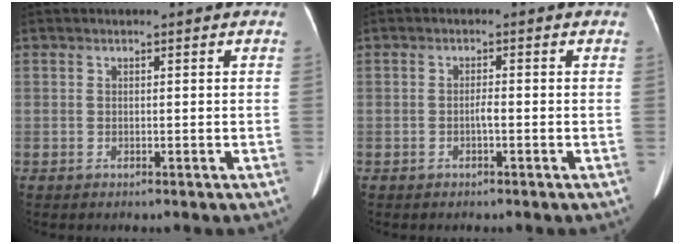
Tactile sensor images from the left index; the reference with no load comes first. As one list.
[{"total": 1.2, "force": [-0.6, 0.1, 1.0], "torque": [-0.016, 0.001, -0.009]}]